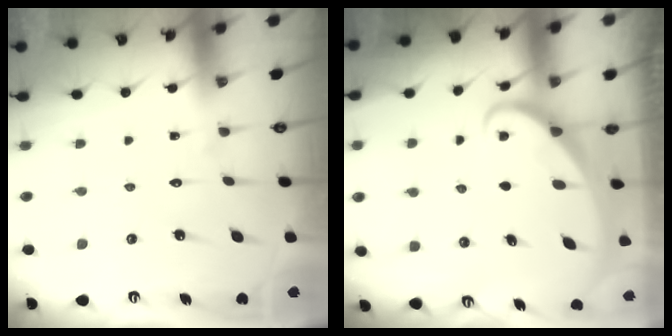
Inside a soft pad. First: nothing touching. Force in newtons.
{"total": 1.7, "press": 1.7, "slide": 0.2}